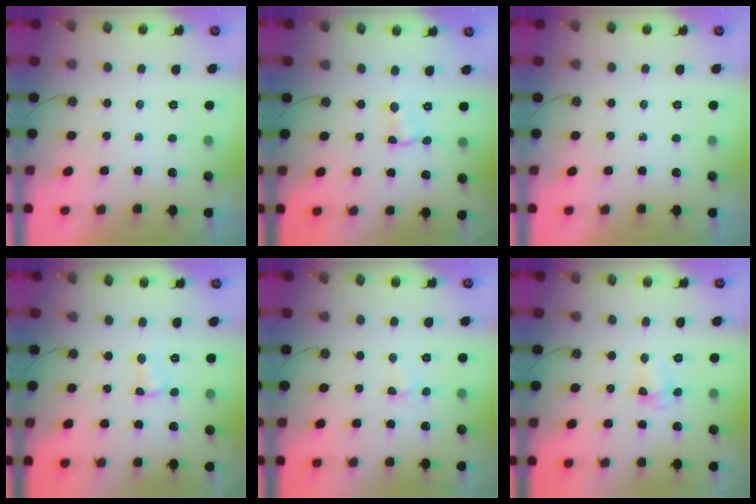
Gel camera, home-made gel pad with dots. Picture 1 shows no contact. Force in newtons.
{"total": 1.3, "press": 1.2, "slide": 0.4}
{"total": 0.0}
{"total": 2.2, "press": 2.2, "slide": 0.4}
{"total": 2.4, "press": 2.4, "slide": 0.4}
{"total": 3.0, "press": 2.9, "slide": 0.5}